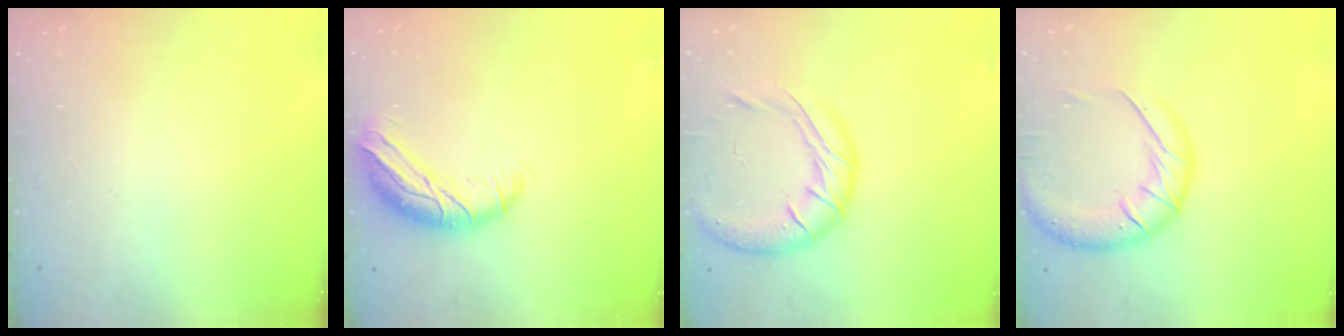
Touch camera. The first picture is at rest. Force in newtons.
{"total": 11.4, "press": 10.9, "slide": 3.4}
{"total": 16.9, "press": 16.6, "slide": 3.2}
{"total": 15.9, "press": 15.5, "slide": 3.1}